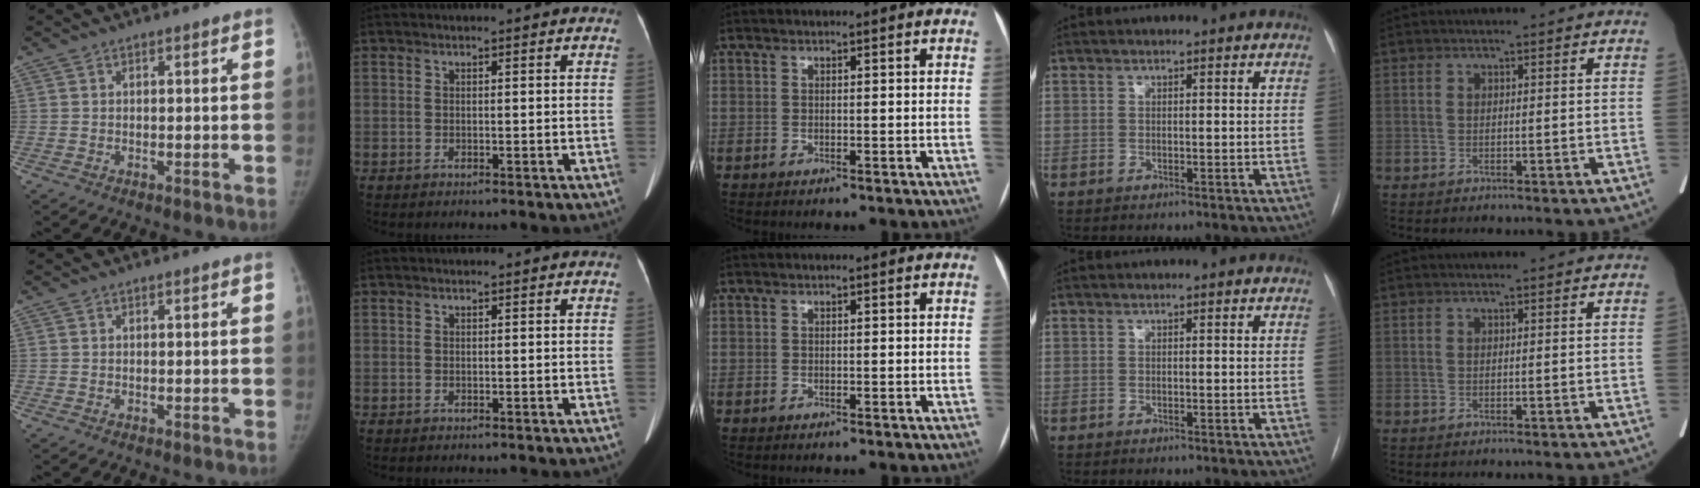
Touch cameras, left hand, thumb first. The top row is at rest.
{}